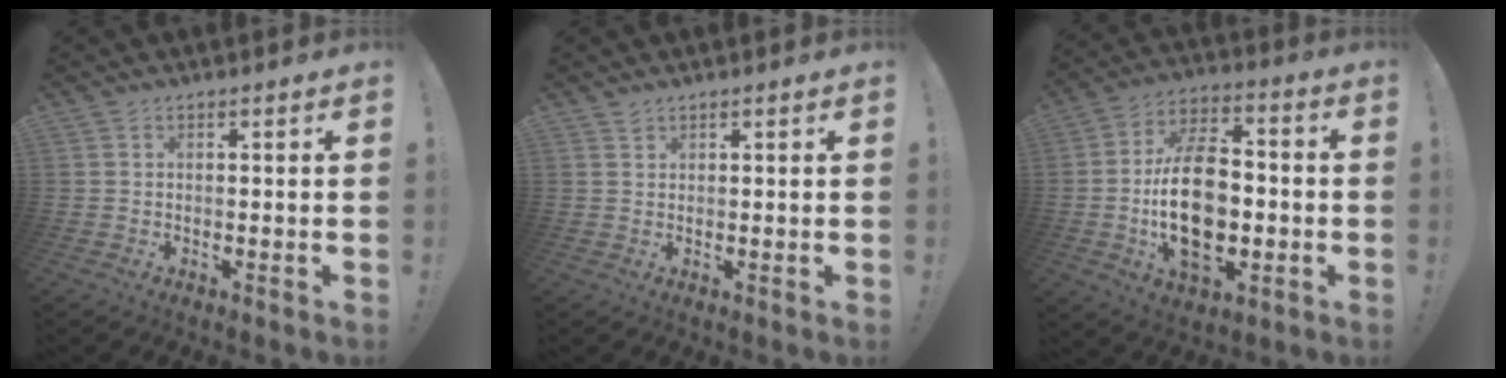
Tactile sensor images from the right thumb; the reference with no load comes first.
{"total": 1.1, "force": [1.0, 0.4, 0.4], "torque": [-0.001, -0.003, 0.018]}
{"total": 20.7, "force": [-3.2, 12.7, 16.1], "torque": [-0.284, 0.004, -0.055]}